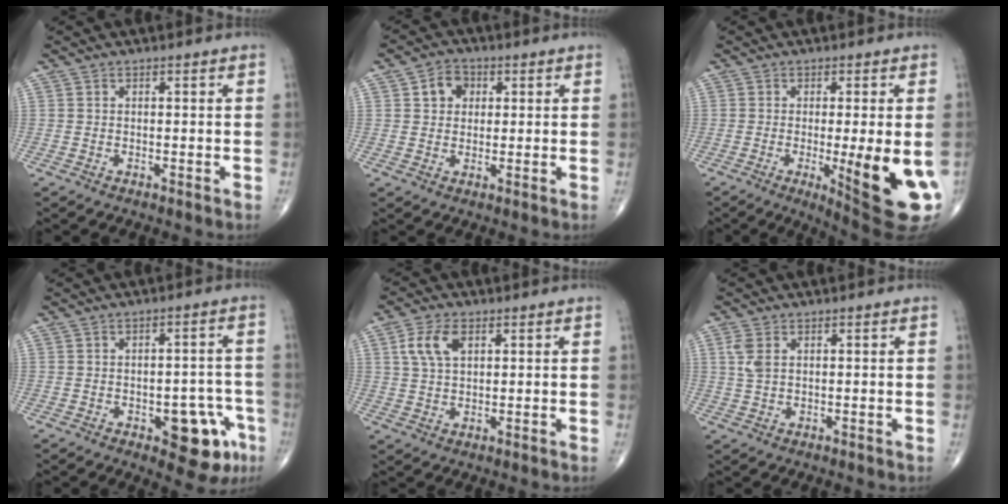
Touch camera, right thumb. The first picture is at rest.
{"total": 4.9, "force": [1.4, 4.0, 2.5], "torque": [-0.017, 0.003, 0.018]}
{"total": 14.6, "force": [-3.1, 2.7, 14.0], "torque": [-0.156, -0.025, -0.030]}
{"total": 10.4, "force": [-4.2, 4.8, 8.1], "torque": [-0.060, 0.025, -0.045]}
{"total": 6.4, "force": [2.3, 3.6, 4.8], "torque": [-0.096, 0.000, 0.045]}
{"total": 3.3, "force": [1.1, 1.8, 2.5], "torque": [-0.064, 0.005, 0.027]}